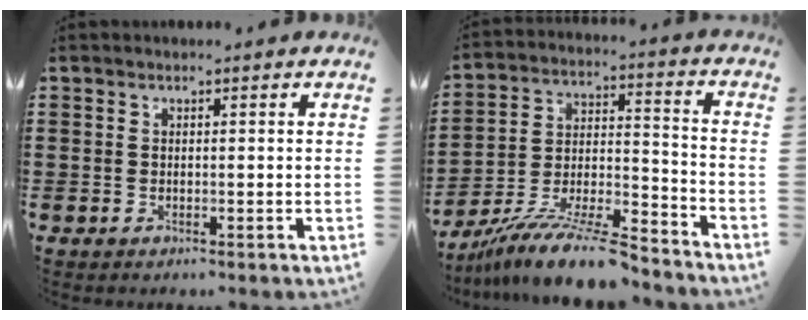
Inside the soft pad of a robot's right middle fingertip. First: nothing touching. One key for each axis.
{"total": 12.5, "fx": -11.0, "fy": 1.0, "fz": 5.9, "tx": -0.092, "ty": 0.032, "tz": -0.204}